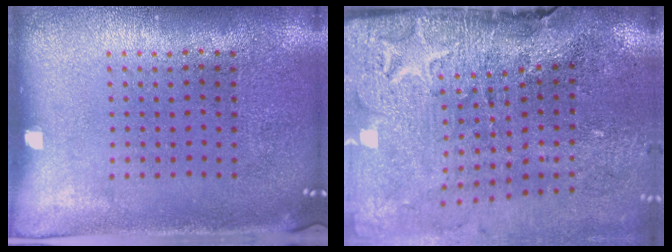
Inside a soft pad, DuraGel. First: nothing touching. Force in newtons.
{"total": 3.7, "press": 3.3, "slide": 1.7}